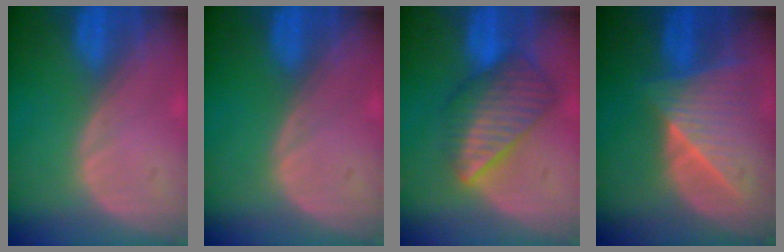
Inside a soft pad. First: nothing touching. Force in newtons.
{"total": 0.0}
{"total": 8.6, "press": 7.5, "slide": 4.1}
{"total": 8.6, "press": 7.7, "slide": 3.8}